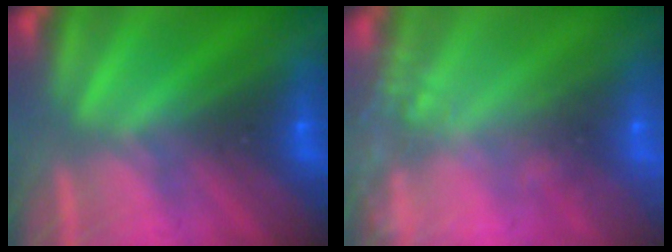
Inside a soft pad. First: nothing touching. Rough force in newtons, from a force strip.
{"total": 5.8}